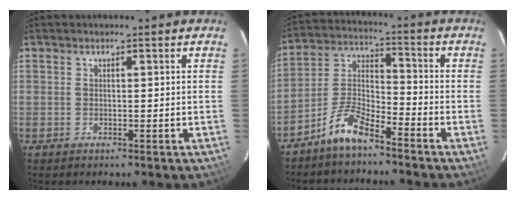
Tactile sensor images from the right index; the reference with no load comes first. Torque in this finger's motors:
{"motor_torque": [0.31, -0.43, 0.38, 0.07]}